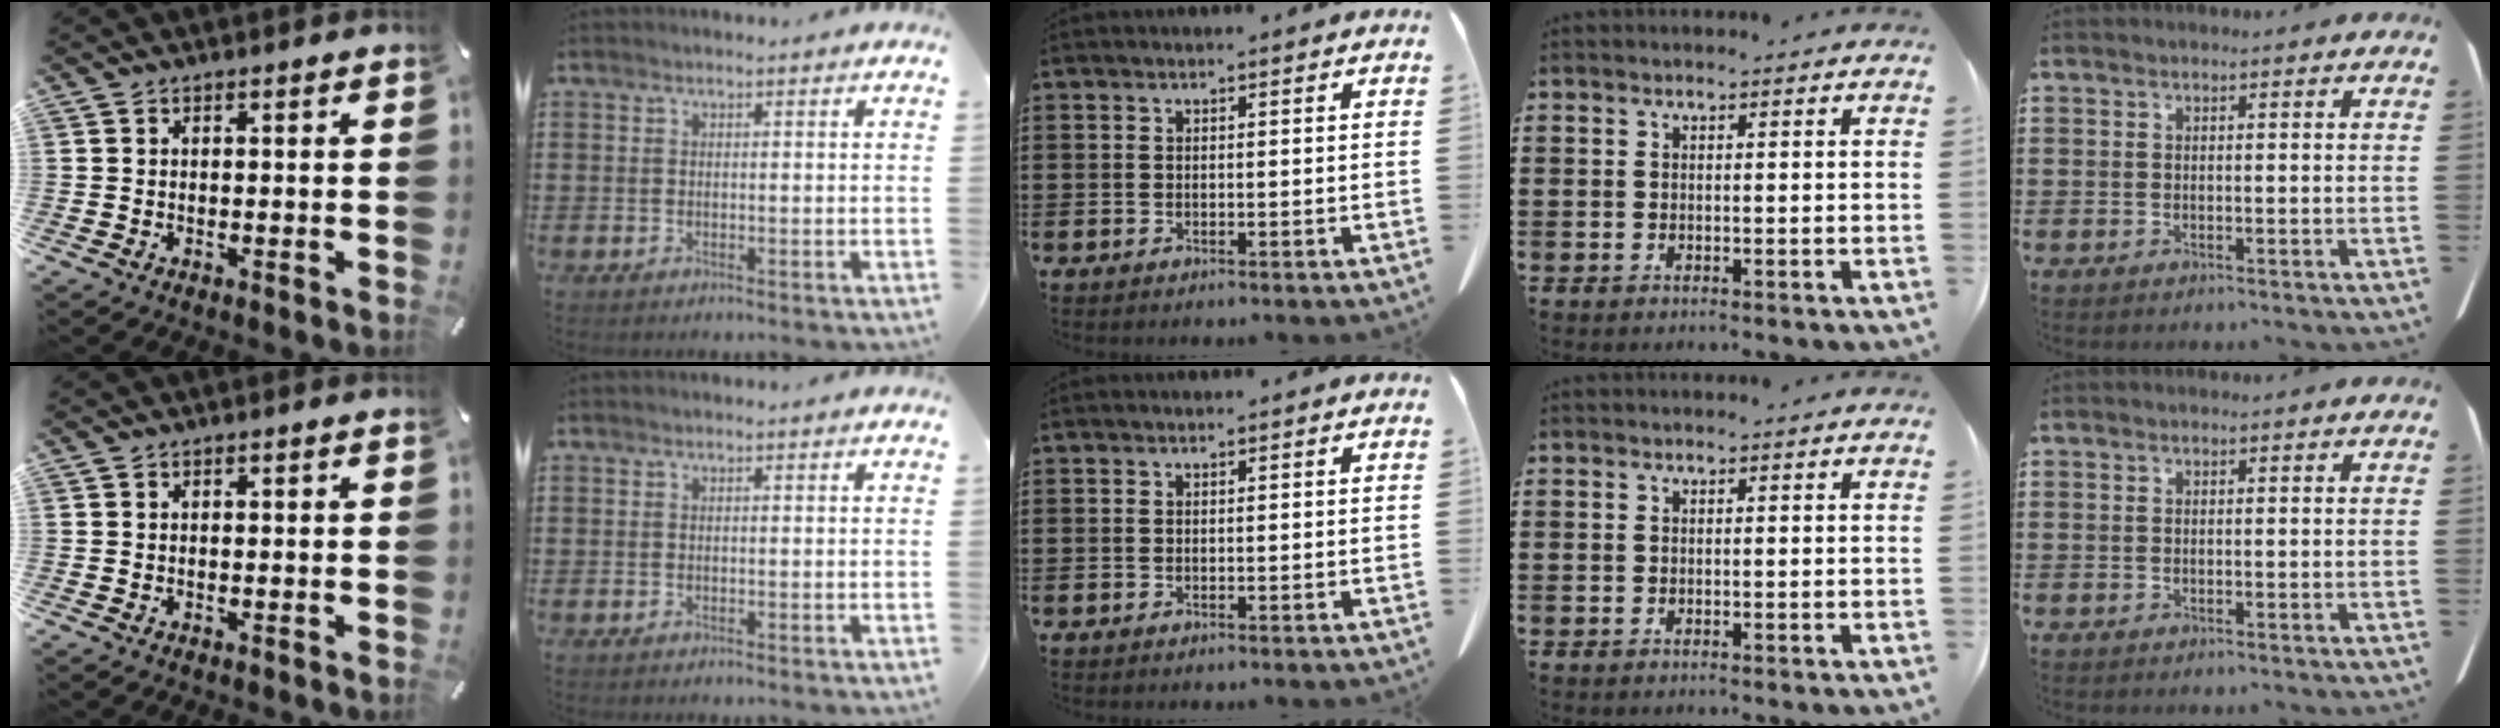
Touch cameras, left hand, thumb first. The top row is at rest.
{}